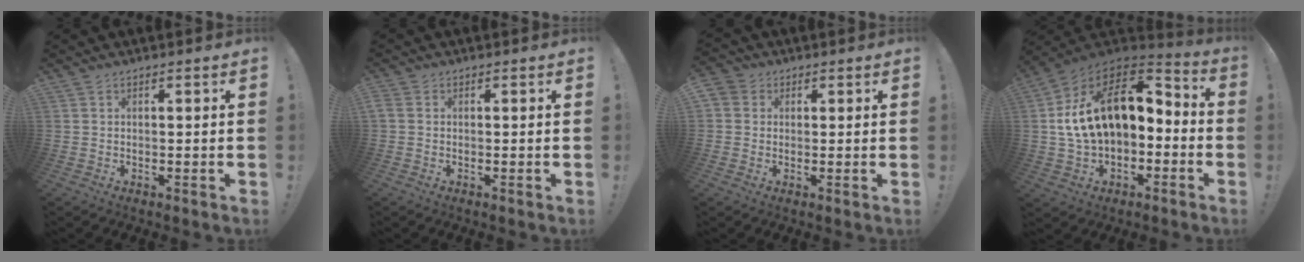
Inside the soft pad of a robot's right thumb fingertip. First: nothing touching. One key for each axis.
{"total": 1.1, "fx": -0.2, "fy": 0.6, "fz": 0.9, "tx": -0.024, "ty": 0.006, "tz": -0.001}
{"total": 3.5, "fx": 0.7, "fy": 3.2, "fz": 1.2, "tx": -0.022, "ty": 0.006, "tz": 0.016}
{"total": 20.2, "fx": 4.3, "fy": 12.6, "fz": 15.2, "tx": -0.247, "ty": 0.001, "tz": 0.087}